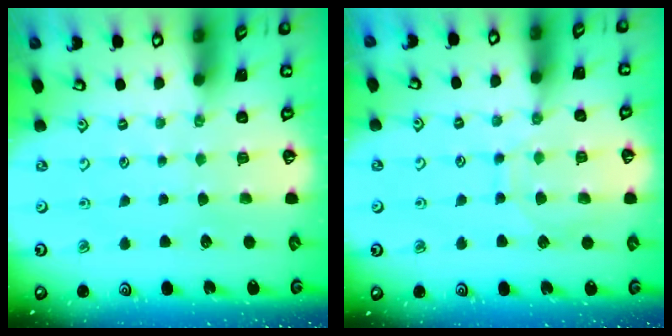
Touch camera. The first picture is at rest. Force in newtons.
{"total": 9.0, "press": 8.9, "slide": 0.9}